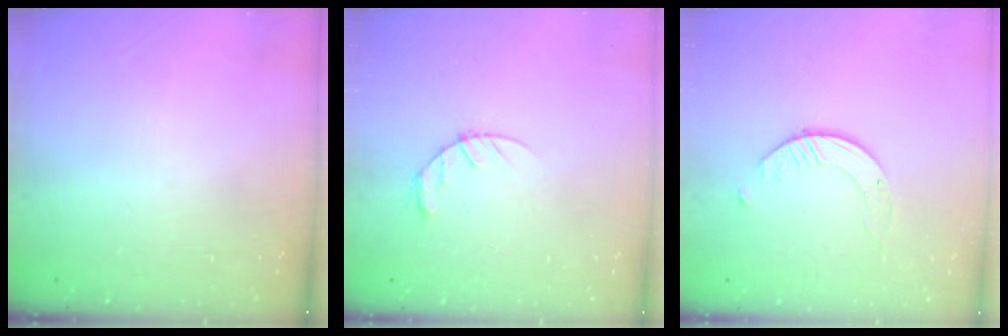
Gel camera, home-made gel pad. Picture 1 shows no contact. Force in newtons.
{"total": 3.0, "press": 3.0, "slide": 0.5}
{"total": 1.7, "press": 1.7, "slide": 0.2}